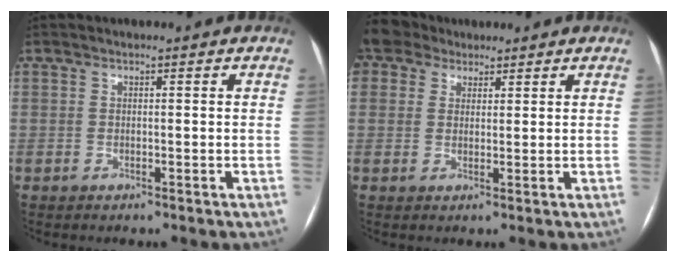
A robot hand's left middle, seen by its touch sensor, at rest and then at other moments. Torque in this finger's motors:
{"motor_torque": [1.10, -1.04, 1.05, 0.21]}